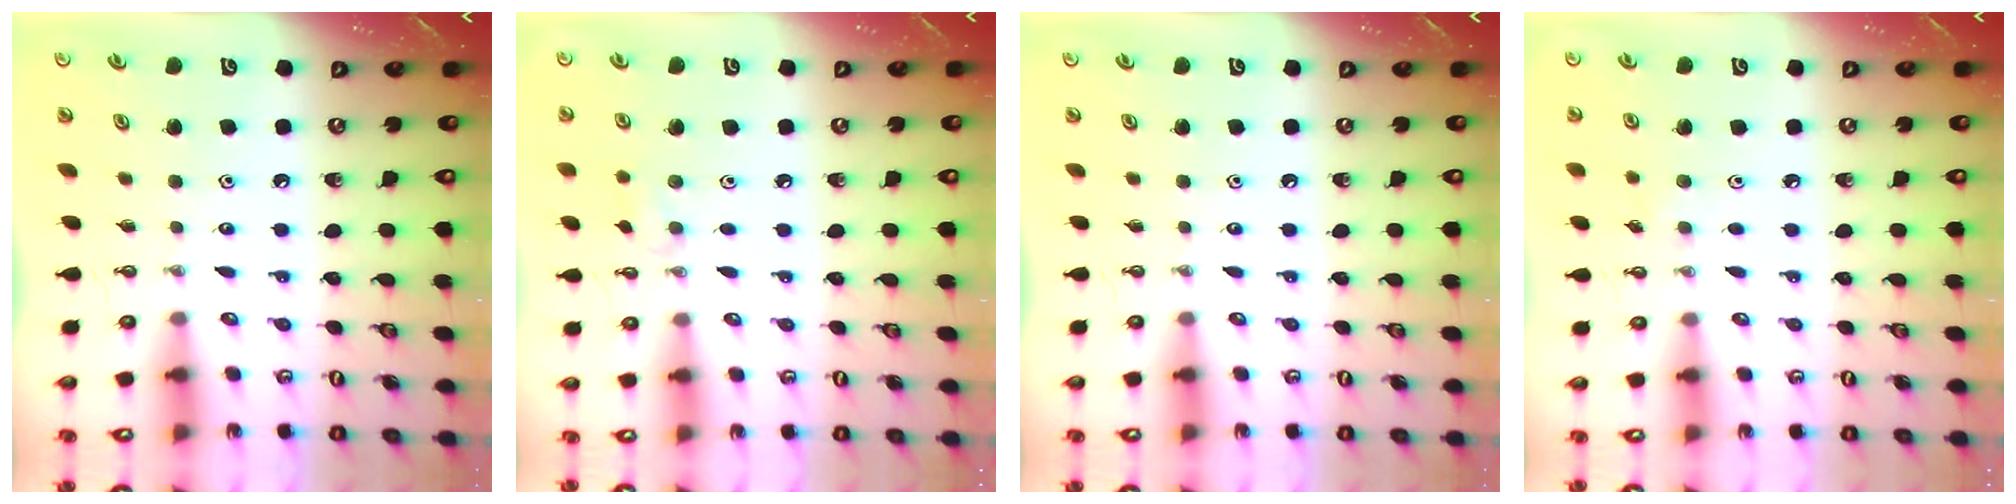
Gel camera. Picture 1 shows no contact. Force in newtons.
{"total": 6.0, "press": 5.7, "slide": 1.9}
{"total": 0.0}
{"total": 3.6, "press": 3.5, "slide": 0.9}